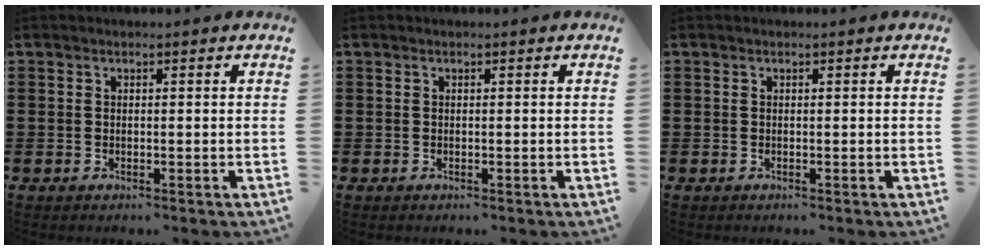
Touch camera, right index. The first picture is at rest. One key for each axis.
{"total": 0.0}
{"total": 0.0}